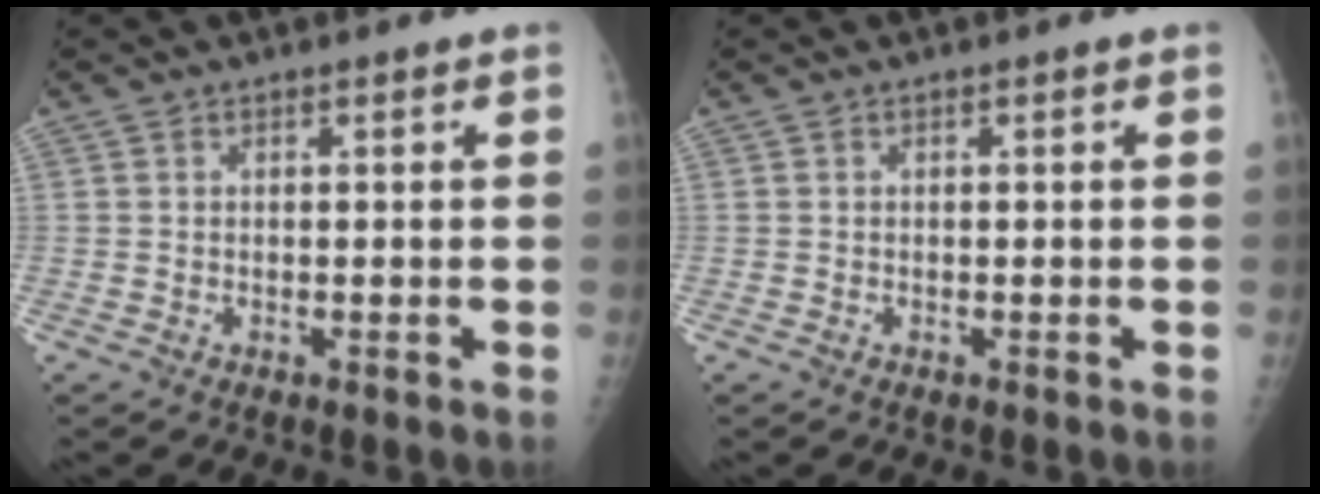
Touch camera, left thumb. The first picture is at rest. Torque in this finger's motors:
{"motor_torque": [0.02, 0.02, 0.00, 0.00, 0.00]}